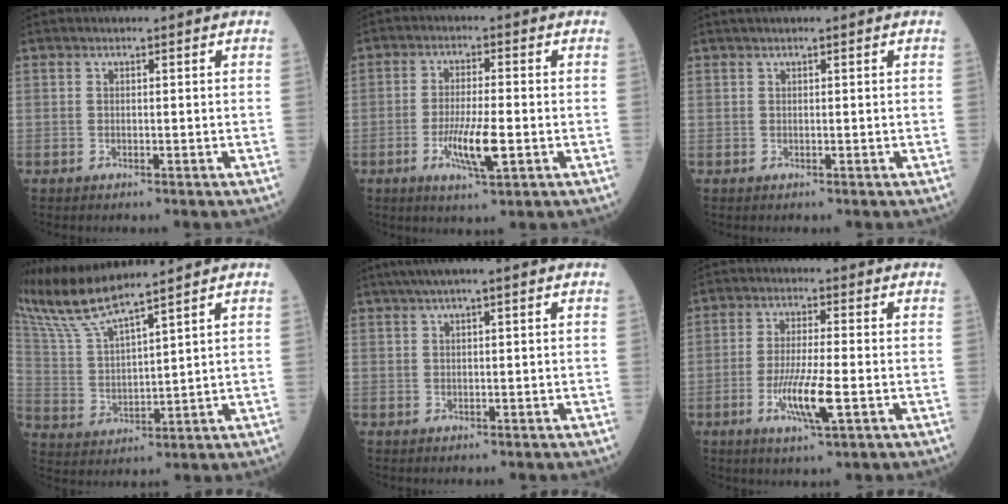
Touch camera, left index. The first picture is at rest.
{"total": 6.6, "force": [-2.1, 0.8, 6.2], "torque": [-0.121, -0.014, -0.038]}
{"total": 0.8, "force": [0.7, -0.1, 0.5], "torque": [-0.010, 0.013, 0.015]}
{"total": 9.6, "force": [8.7, -1.2, 3.9], "torque": [-0.099, 0.001, 0.183]}
{"total": 3.8, "force": [2.4, -0.1, 3.0], "torque": [-0.057, 0.022, 0.042]}
{"total": 7.3, "force": [-2.4, 0.4, 6.8], "torque": [-0.135, -0.018, -0.046]}